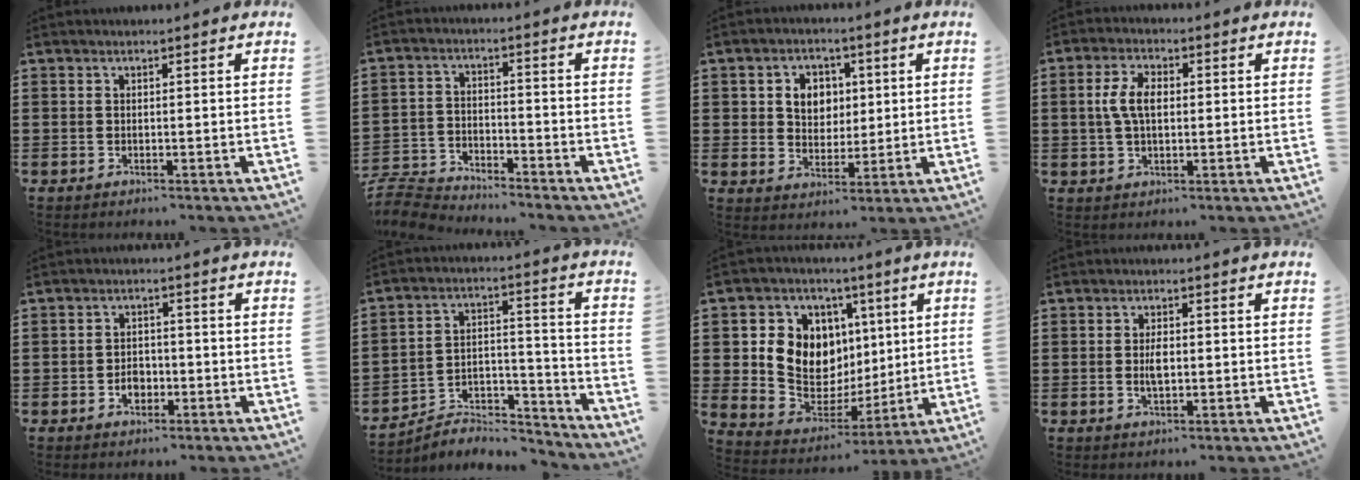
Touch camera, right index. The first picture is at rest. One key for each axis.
{"total": 5.5, "fx": -5.4, "fy": 1.0, "fz": 0.5, "tx": -0.024, "ty": 0.005, "tz": -0.113}
{"total": 5.4, "fx": 1.1, "fy": 4.6, "fz": 2.5, "tx": -0.061, "ty": 0.013, "tz": 0.014}
{"total": 5.5, "fx": 0.5, "fy": 2.9, "fz": 4.6, "tx": -0.110, "ty": 0.008, "tz": 0.001}
{"total": 3.0, "fx": -1.1, "fy": 2.2, "fz": 1.7, "tx": -0.028, "ty": -0.003, "tz": -0.022}
{"total": 4.8, "fx": -4.4, "fy": 1.7, "fz": 0.7, "tx": -0.014, "ty": 0.007, "tz": -0.091}
{"total": 10.7, "fx": 2.4, "fy": 9.5, "fz": 4.1, "tx": -0.109, "ty": -0.016, "tz": 0.050}
{"total": 3.1, "fx": -0.1, "fy": 1.4, "fz": 2.8, "tx": -0.054, "ty": 0.003, "tz": -0.002}